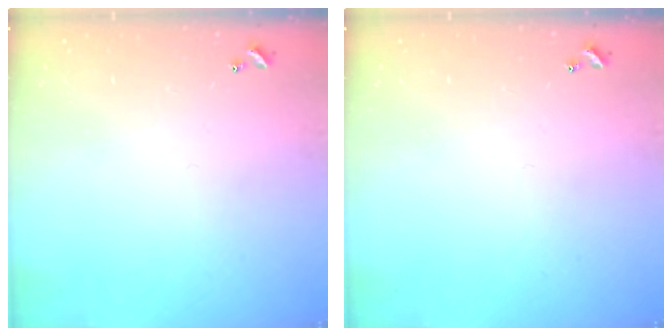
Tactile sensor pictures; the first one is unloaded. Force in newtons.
{"total": 0.0}